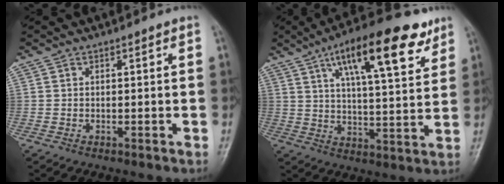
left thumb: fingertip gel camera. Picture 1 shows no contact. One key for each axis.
{"total": 18.4, "fx": 10.0, "fy": 5.8, "fz": 14.3, "tx": -0.196, "ty": -0.025, "tz": 0.156}